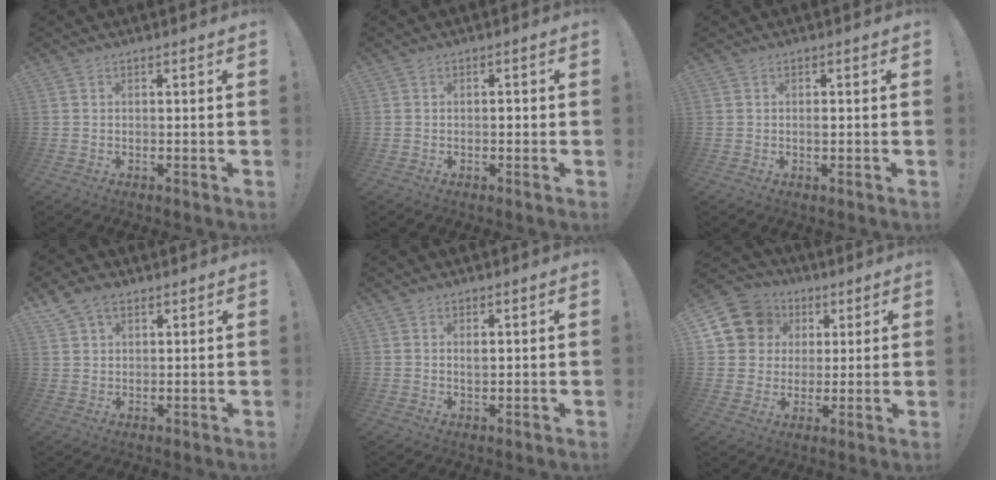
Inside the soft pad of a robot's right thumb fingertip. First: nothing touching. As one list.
[{"total": 1.2, "force": [-0.6, 0.7, 0.7], "torque": [-0.007, 0.002, -0.013]}, {"total": 1.0, "force": [-0.2, 0.5, 0.9], "torque": [-0.010, -0.002, -0.005]}, {"total": 5.8, "force": [3.7, 3.5, 2.7], "torque": [-0.049, -0.012, 0.072]}, {"total": 1.7, "force": [0.5, 0.9, 1.4], "torque": [-0.016, -0.003, 0.006]}, {"total": 12.9, "force": [4.8, 11.2, 4.2], "torque": [-0.063, -0.018, 0.103]}]